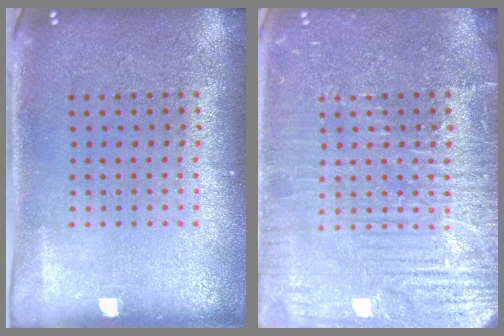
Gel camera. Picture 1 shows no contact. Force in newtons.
{"total": 6.4, "press": 6.3, "slide": 0.8}